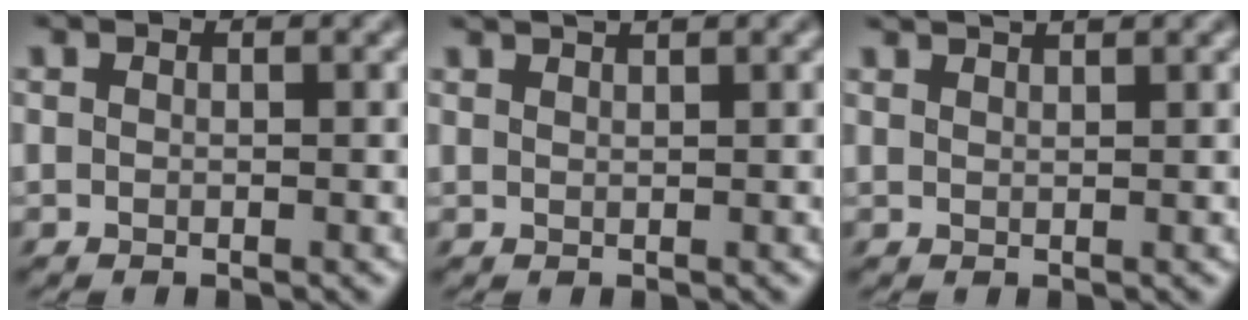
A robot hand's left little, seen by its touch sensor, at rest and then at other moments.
{"total": 2.6, "force": [2.3, 0.1, 1.3], "torque": [-0.028, 0.021, 0.034]}
{"total": 2.9, "force": [2.6, 0.1, 1.2], "torque": [-0.029, 0.020, 0.037]}